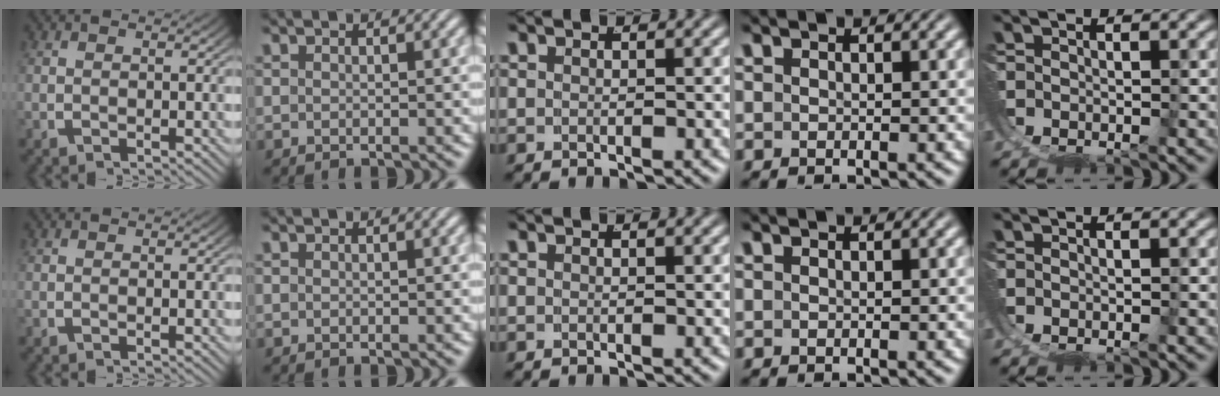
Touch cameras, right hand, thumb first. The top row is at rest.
{}